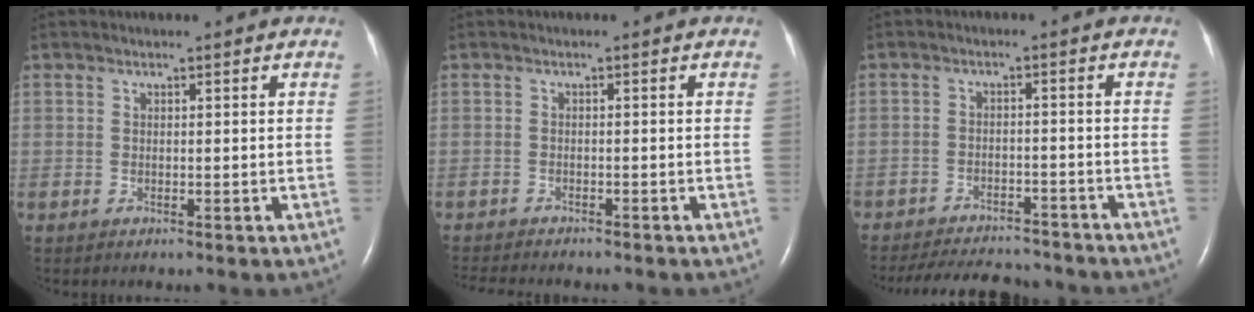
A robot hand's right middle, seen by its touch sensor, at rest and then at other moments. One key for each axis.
{"total": 7.4, "fx": -6.6, "fy": 1.5, "fz": 2.9, "tx": -0.039, "ty": -0.005, "tz": -0.093}
{"total": 13.3, "fx": -12.2, "fy": 3.5, "fz": 4.0, "tx": -0.076, "ty": 0.000, "tz": -0.165}